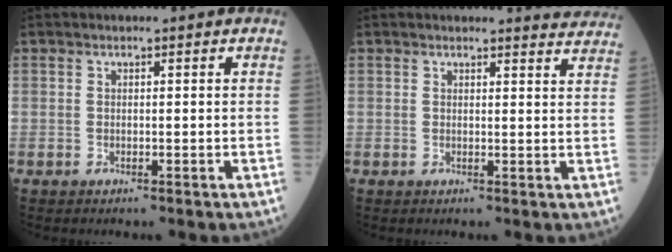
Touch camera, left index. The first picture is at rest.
{"total": 5.2, "force": [5.2, 0.1, 0.0], "torque": [0.000, -0.025, 0.034]}